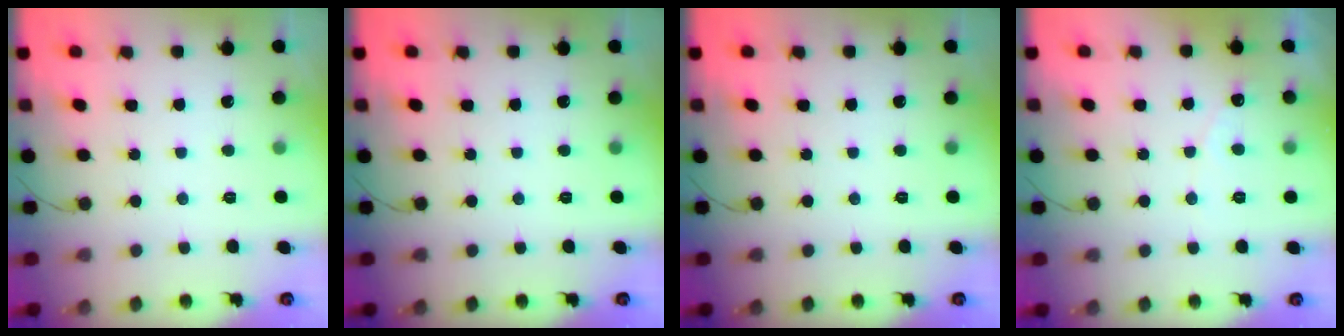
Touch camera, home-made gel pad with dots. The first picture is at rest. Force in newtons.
{"total": 0.0}
{"total": 0.0}
{"total": 2.7, "press": 2.7, "slide": 0.1}